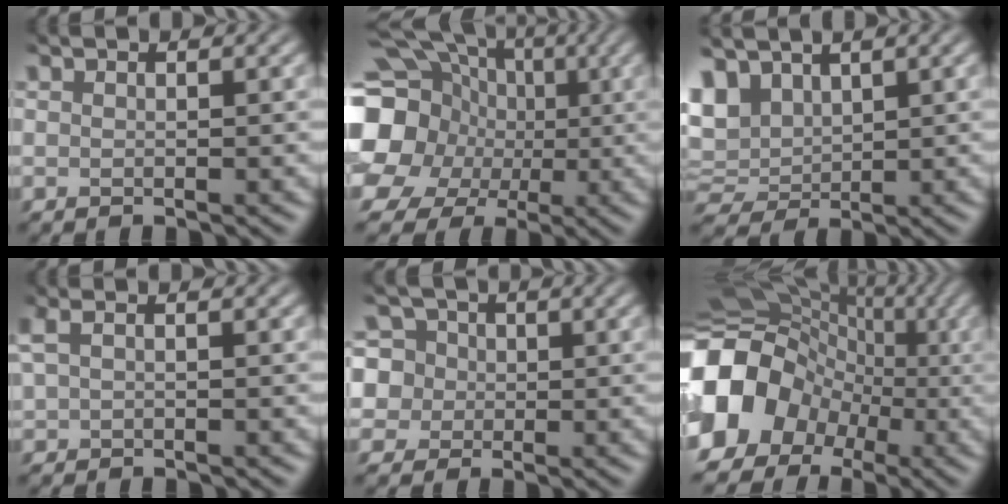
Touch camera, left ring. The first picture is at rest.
{"total": 18.4, "force": [0.1, 16.5, 8.0], "torque": [-0.191, 0.018, -0.023]}
{"total": 4.8, "force": [2.6, 3.0, 2.7], "torque": [-0.079, 0.006, 0.057]}
{"total": 1.5, "force": [0.4, 0.6, 1.3], "torque": [-0.031, 0.007, 0.014]}
{"total": 7.4, "force": [2.8, 6.2, 2.8], "torque": [-0.068, 0.031, 0.028]}
{"total": 14.7, "force": [-3.8, 12.7, 6.4], "torque": [-0.147, -0.006, -0.098]}